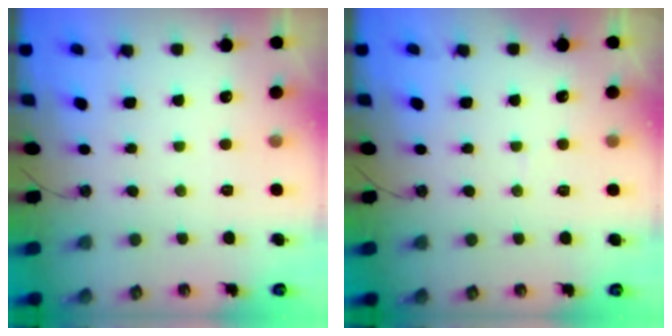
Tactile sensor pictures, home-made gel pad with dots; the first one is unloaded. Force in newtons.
{"total": 2.8, "press": 2.8, "slide": 0.3}